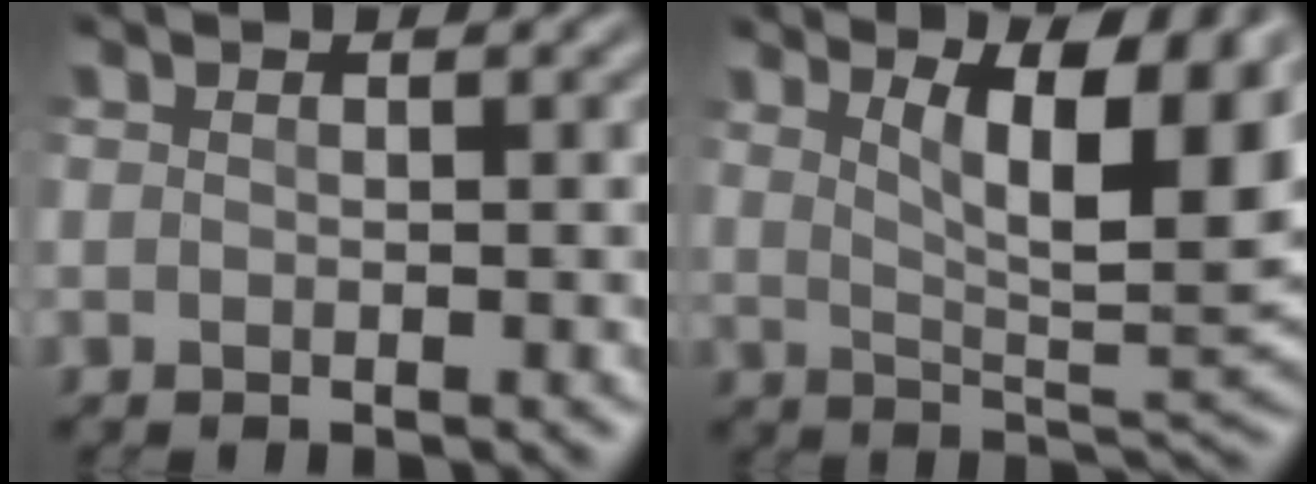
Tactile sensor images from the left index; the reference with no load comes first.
{"total": 9.3, "force": [4.4, 2.6, 7.8], "torque": [-0.112, -0.004, 0.074]}